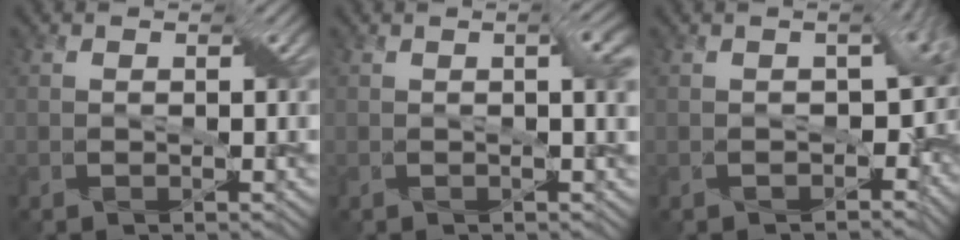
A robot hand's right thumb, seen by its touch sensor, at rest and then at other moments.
{"total": 2.6, "force": [0.0, 0.6, 2.5], "torque": [-0.038, 0.004, -0.004]}
{"total": 7.5, "force": [-1.2, 5.1, 5.4], "torque": [-0.040, -0.029, -0.004]}